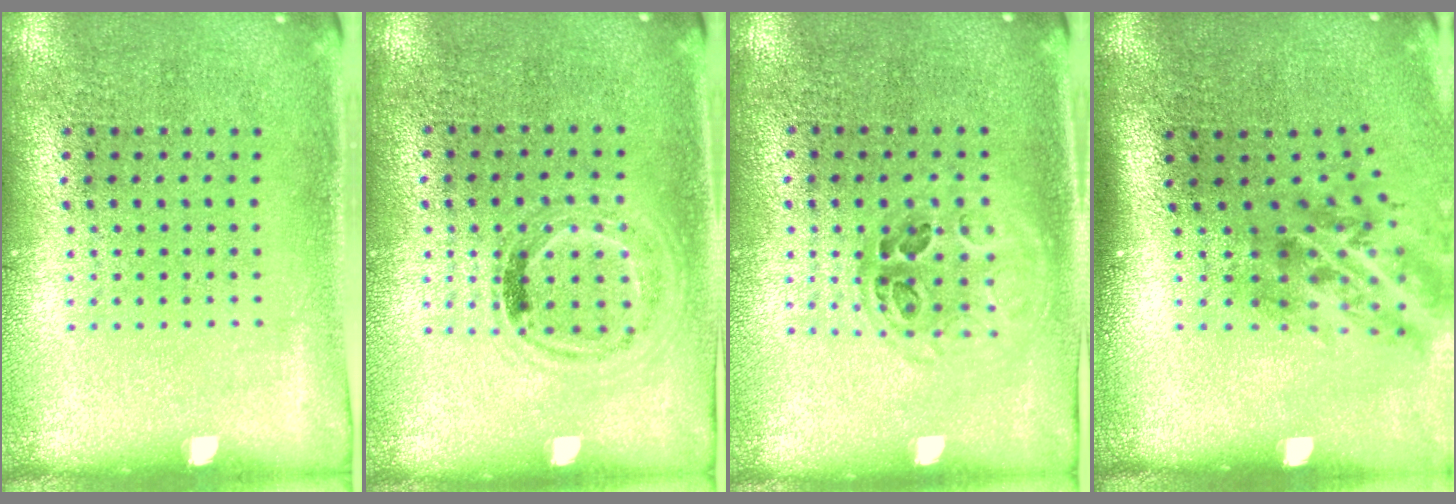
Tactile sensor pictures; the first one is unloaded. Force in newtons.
{"total": 0.9, "press": 0.9, "slide": 0.3}
{"total": 1.0, "press": 0.9, "slide": 0.3}
{"total": 1.9, "press": 1.3, "slide": 1.5}